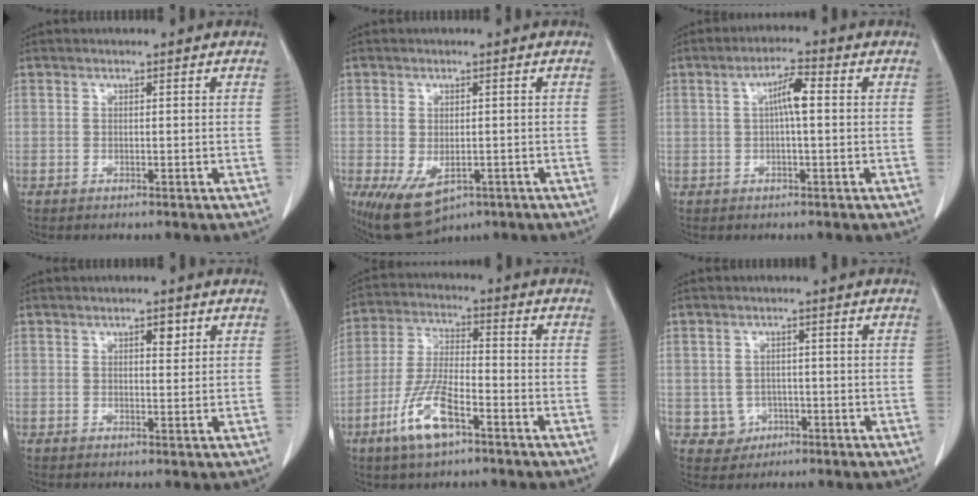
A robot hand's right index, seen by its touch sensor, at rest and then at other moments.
{"total": 8.2, "force": [-3.9, 4.4, 5.7], "torque": [-0.095, -0.013, -0.051]}
{"total": 4.3, "force": [0.5, 0.6, 4.2], "torque": [-0.076, 0.011, 0.006]}
{"total": 2.0, "force": [0.9, 0.8, 1.6], "torque": [-0.022, -0.002, 0.012]}
{"total": 10.2, "force": [-5.4, 2.6, 8.2], "torque": [-0.174, -0.008, -0.102]}
{"total": 3.5, "force": [-1.0, 3.3, 0.2], "torque": [0.006, 0.011, -0.008]}